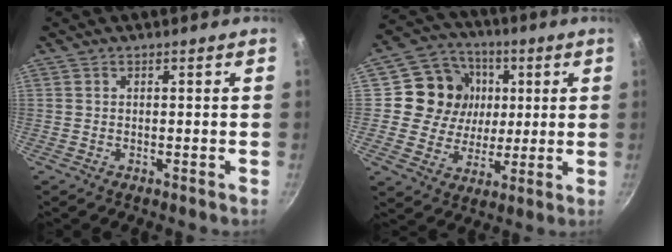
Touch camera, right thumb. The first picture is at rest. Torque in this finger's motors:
{"motor_torque": [1.40, 1.37, 0.43, 0.28, 0.00]}